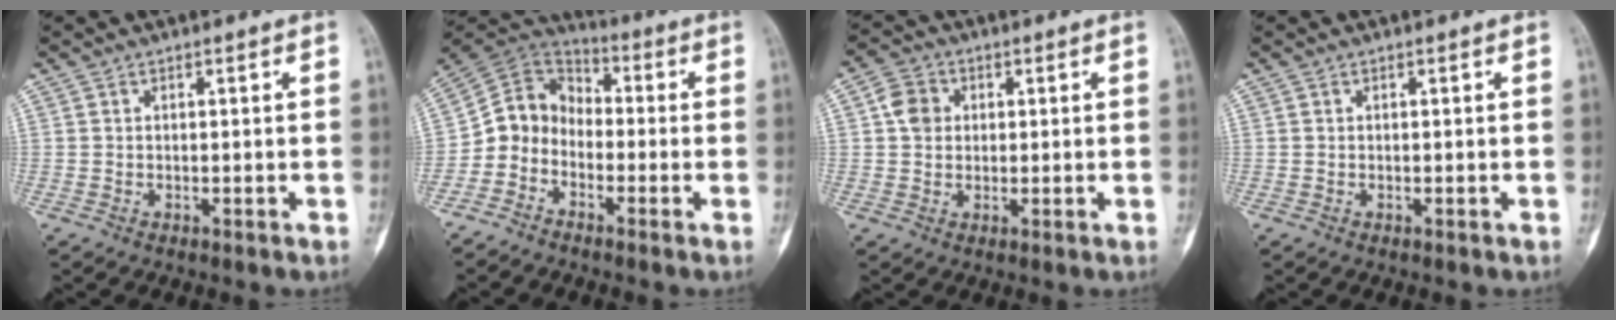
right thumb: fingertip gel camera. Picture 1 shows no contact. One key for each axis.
{"total": 9.2, "fx": -3.4, "fy": 7.6, "fz": 3.9, "tx": -0.056, "ty": 0.065, "tz": -0.086}
{"total": 5.0, "fx": 1.0, "fy": 4.3, "fz": 2.4, "tx": -0.027, "ty": 0.004, "tz": 0.012}
{"total": 0.0}